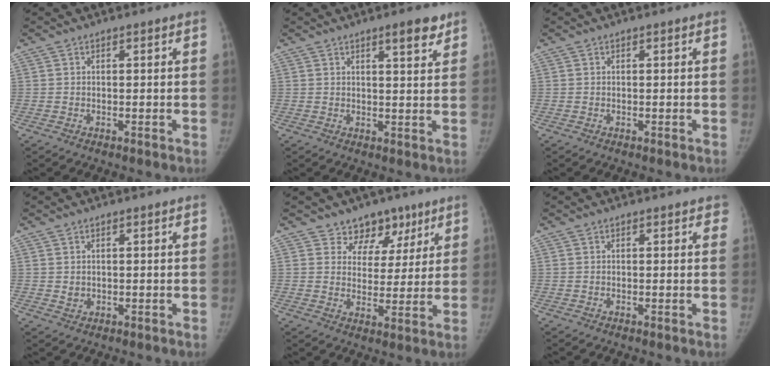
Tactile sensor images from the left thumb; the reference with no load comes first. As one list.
[{"total": 4.5, "force": [3.1, 1.1, 3.2], "torque": [-0.036, -0.019, 0.042]}, {"total": 0.0}, {"total": 1.2, "force": [0.1, 1.0, 0.6], "torque": [-0.005, -0.002, 0.007]}, {"total": 8.2, "force": [5.4, 6.0, 1.5], "torque": [0.029, -0.026, 0.083]}, {"total": 1.1, "force": [0.8, 0.6, 0.5], "torque": [0.007, 0.000, 0.002]}]